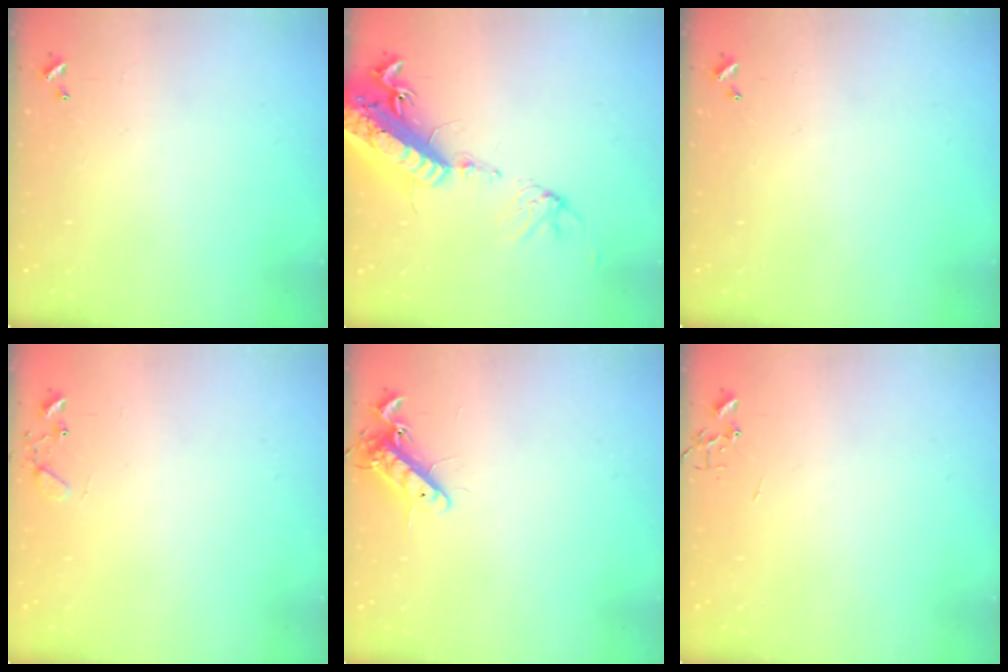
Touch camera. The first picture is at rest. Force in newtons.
{"total": 21.7, "press": 21.1, "slide": 4.7}
{"total": 0.0}
{"total": 6.9, "press": 6.9, "slide": 0.4}
{"total": 10.7, "press": 10.5, "slide": 1.9}
{"total": 0.0}